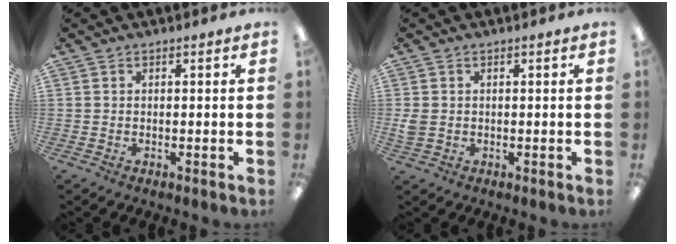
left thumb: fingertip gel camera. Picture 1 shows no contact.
{"total": 2.6, "force": [0.0, 2.1, 1.4], "torque": [-0.018, 0.003, -0.002]}